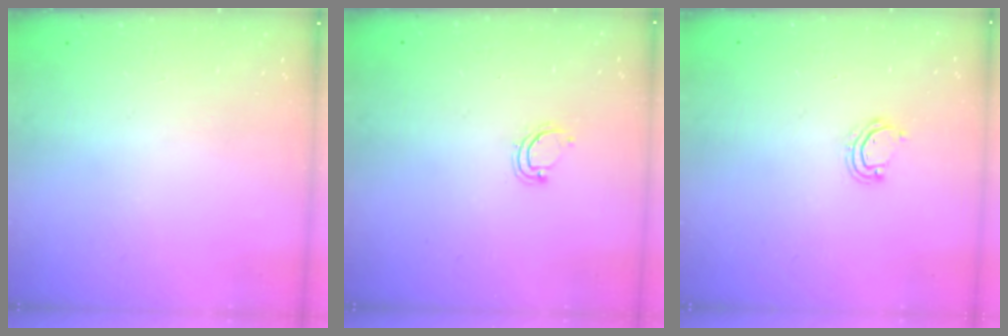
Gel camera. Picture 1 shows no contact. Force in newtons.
{"total": 3.9, "press": 3.9, "slide": 0.3}
{"total": 2.7, "press": 2.7, "slide": 0.2}